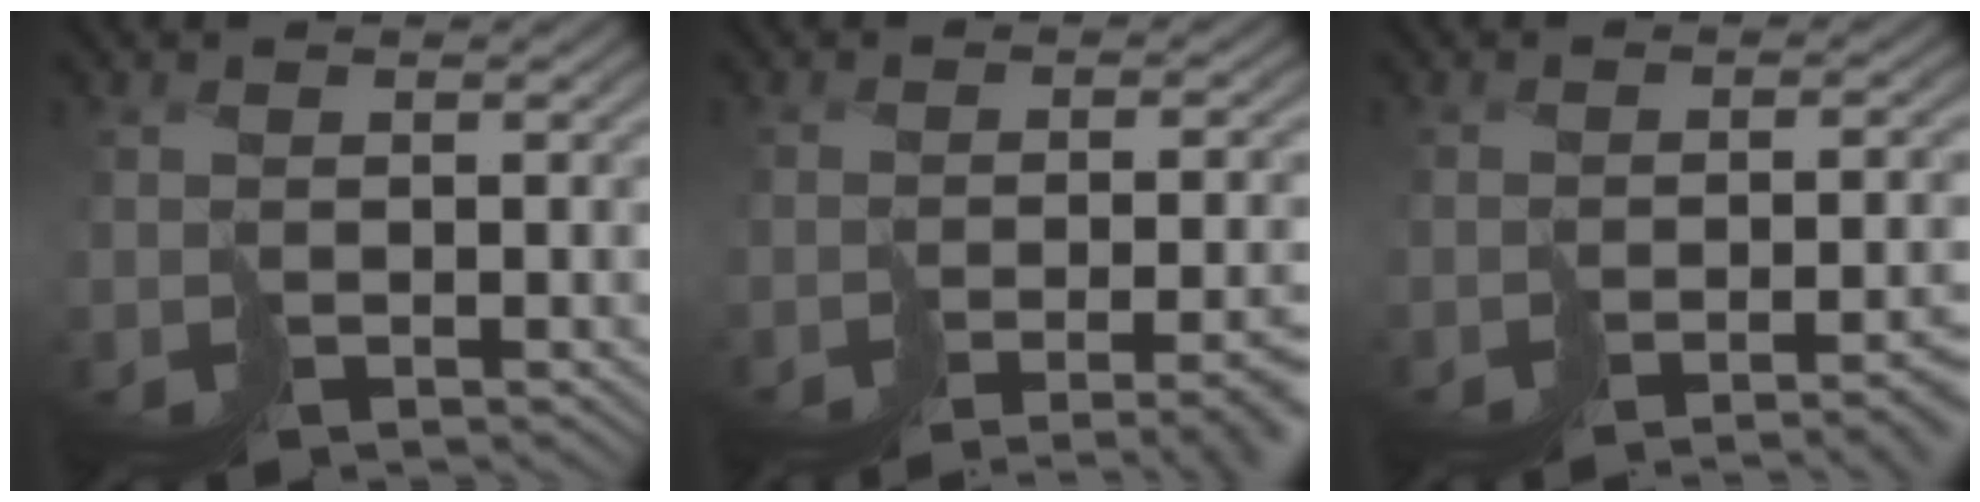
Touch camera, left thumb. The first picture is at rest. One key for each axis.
{"total": 7.1, "fx": -5.3, "fy": 1.1, "fz": 4.5, "tx": -0.044, "ty": -0.008, "tz": -0.054}
{"total": 5.3, "fx": -3.9, "fy": 0.4, "fz": 3.6, "tx": -0.031, "ty": -0.010, "tz": -0.048}